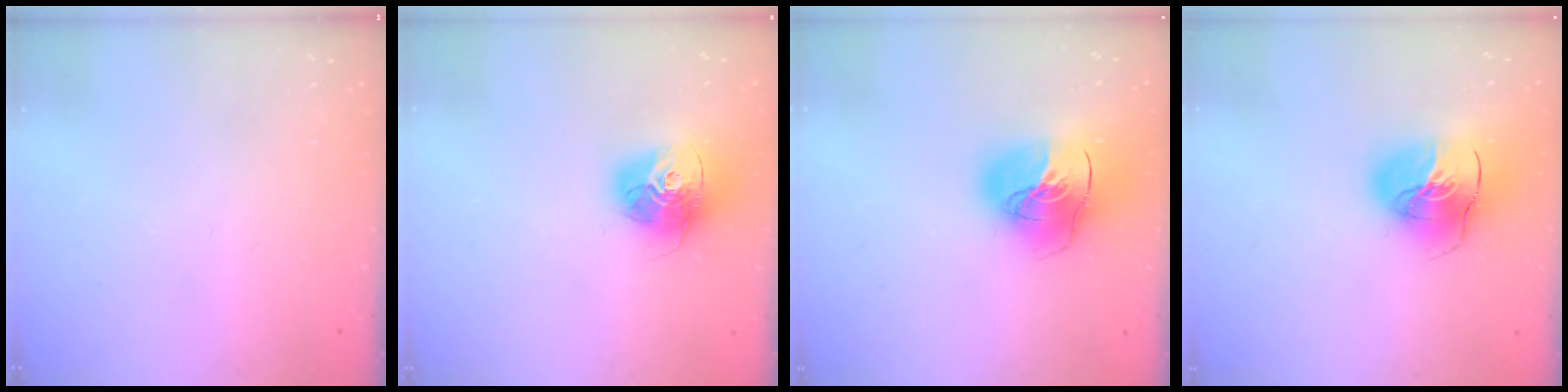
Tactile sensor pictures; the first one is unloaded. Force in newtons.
{"total": 16.1, "press": 16.0, "slide": 1.5}
{"total": 20.8, "press": 20.6, "slide": 2.7}
{"total": 16.5, "press": 16.4, "slide": 2.3}